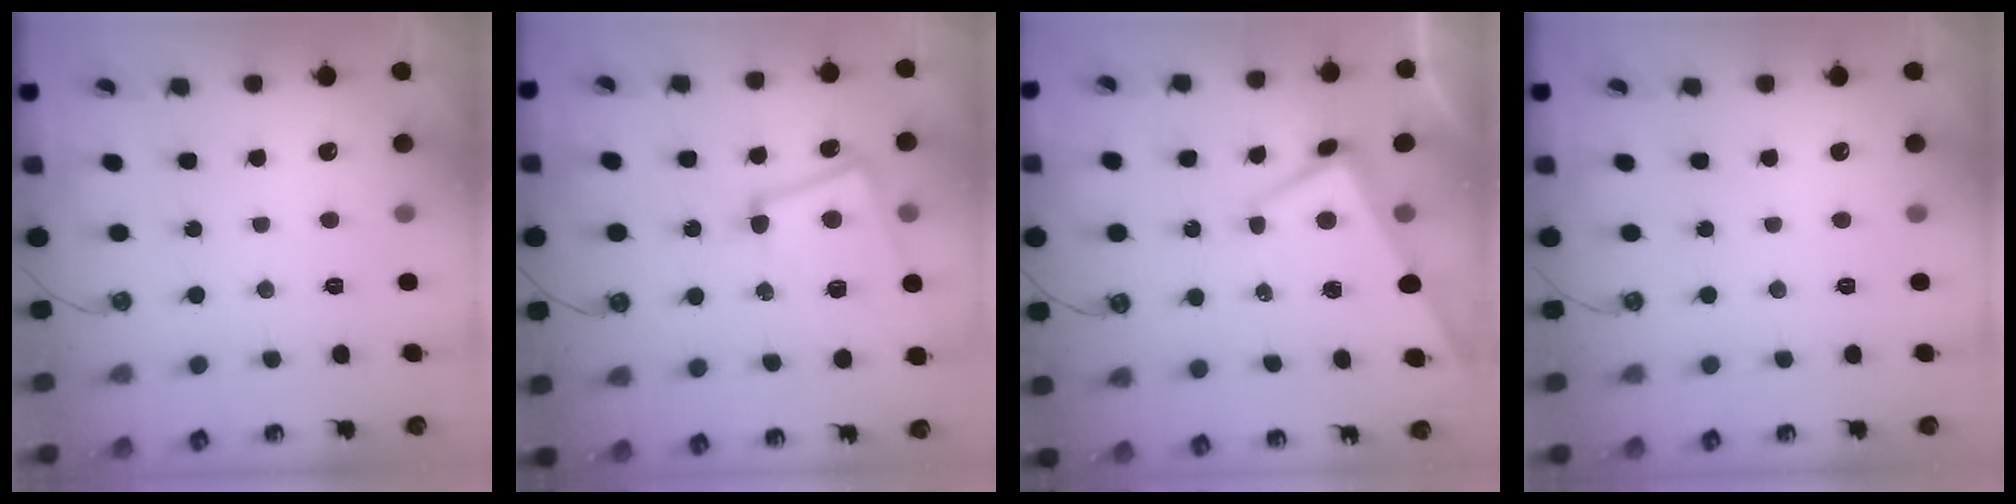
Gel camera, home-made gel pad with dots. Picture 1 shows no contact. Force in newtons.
{"total": 7.8, "press": 7.5, "slide": 2.0}
{"total": 1.5, "press": 1.4, "slide": 0.7}
{"total": 0.0}